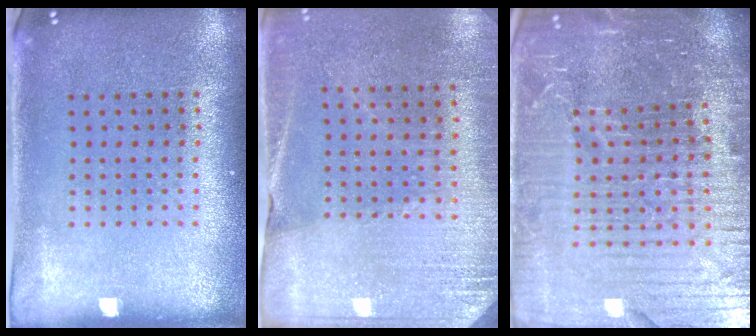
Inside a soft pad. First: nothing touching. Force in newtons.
{"total": 2.6, "press": 2.5, "slide": 0.6}
{"total": 6.8, "press": 5.9, "slide": 3.3}